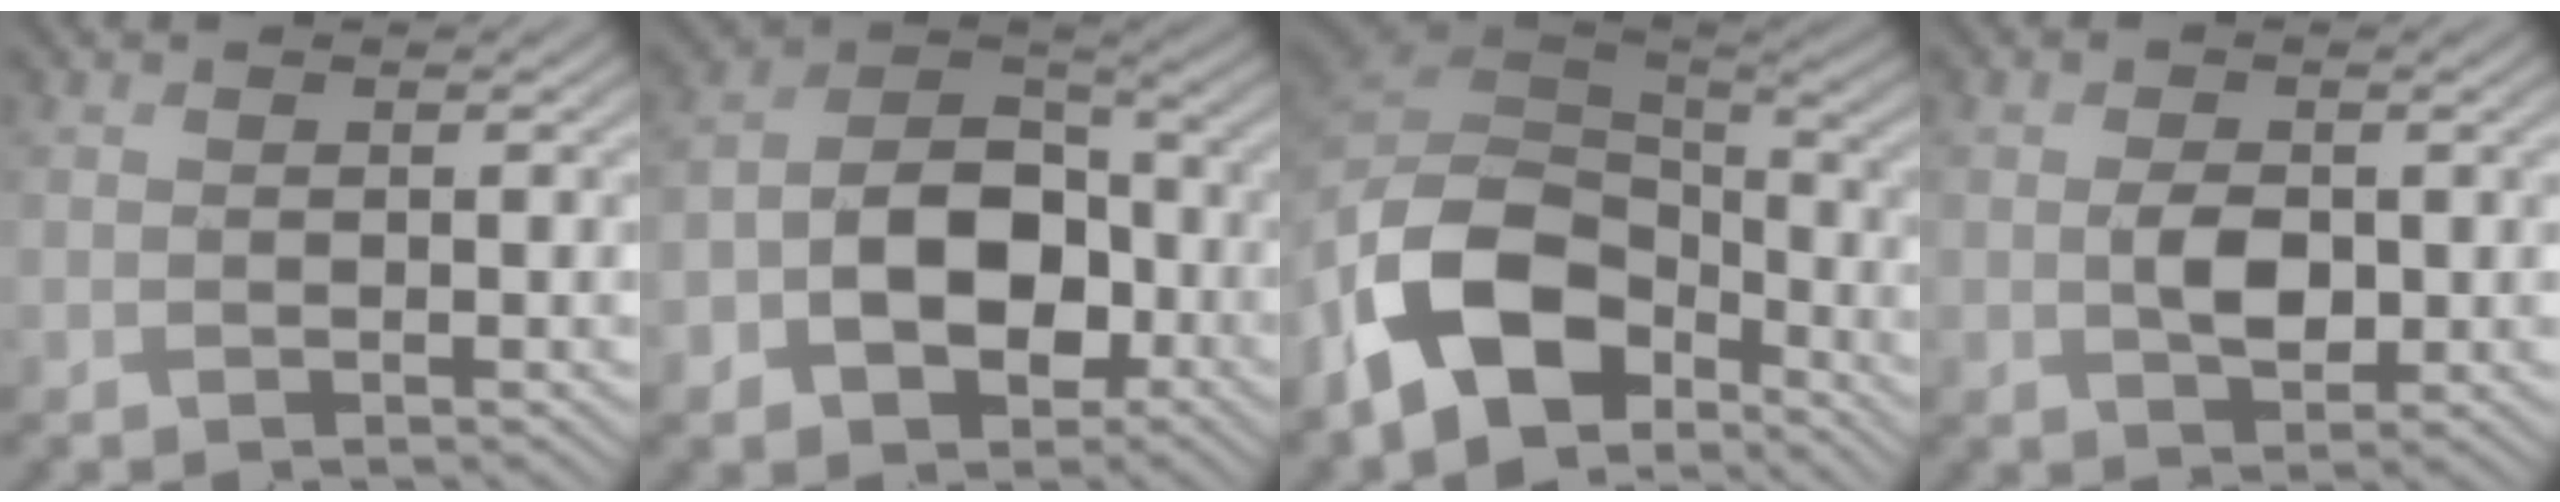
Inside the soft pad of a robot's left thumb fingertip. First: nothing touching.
{"total": 11.0, "force": [-3.3, 7.4, 7.3], "torque": [-0.137, -0.005, -0.072]}
{"total": 16.1, "force": [-7.6, 9.6, 10.5], "torque": [-0.272, -0.023, -0.136]}
{"total": 3.3, "force": [0.0, 2.1, 2.5], "torque": [-0.053, -0.003, 0.000]}